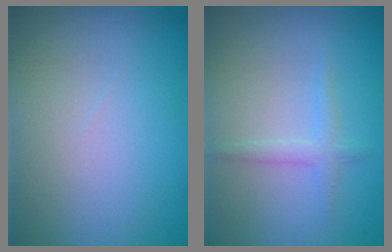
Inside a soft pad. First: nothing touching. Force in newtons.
{"total": 1.4, "press": 1.4, "slide": 0.1}